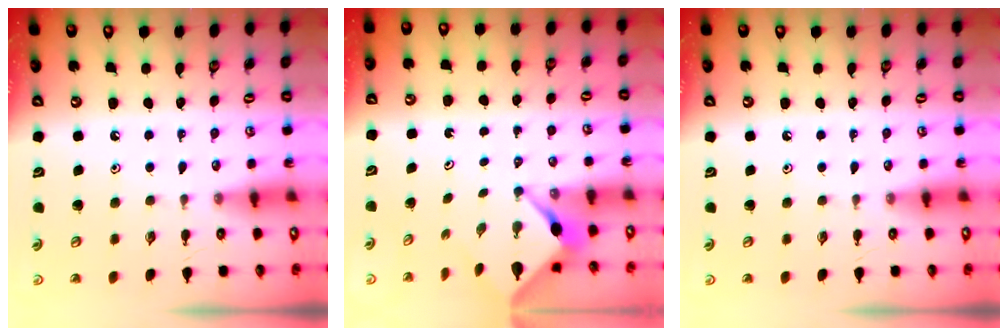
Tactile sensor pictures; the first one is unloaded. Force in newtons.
{"total": 3.4, "press": 3.4, "slide": 0.2}
{"total": 0.0}